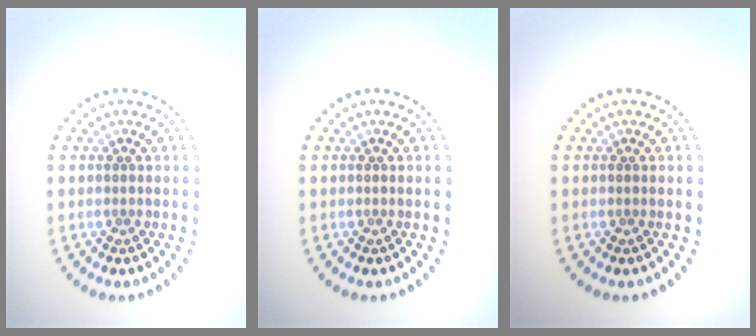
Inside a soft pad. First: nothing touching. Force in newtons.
{"total": 0.0}
{"total": 0.0}